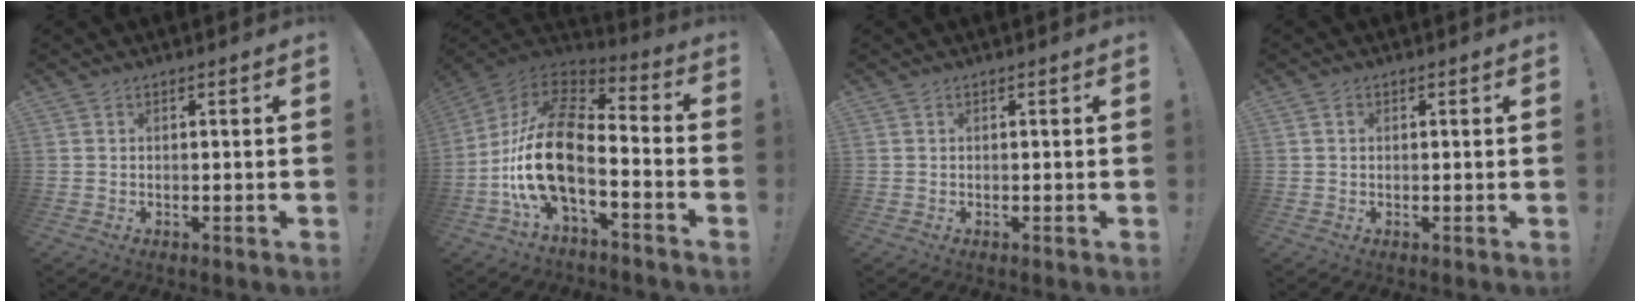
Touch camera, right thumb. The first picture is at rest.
{"total": 18.1, "force": [-4.7, 8.7, 15.1], "torque": [-0.310, 0.015, -0.079]}
{"total": 0.0}
{"total": 0.8, "force": [0.1, 0.7, 0.4], "torque": [-0.014, 0.006, 0.004]}